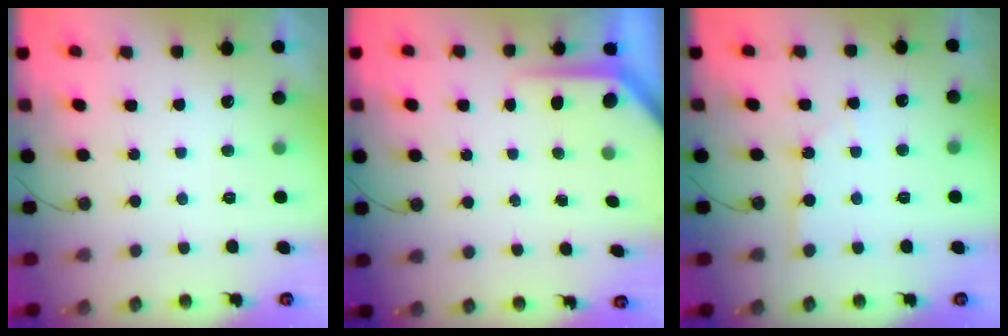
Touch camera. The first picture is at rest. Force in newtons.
{"total": 5.2, "press": 5.1, "slide": 0.3}
{"total": 2.2, "press": 2.2, "slide": 0.4}